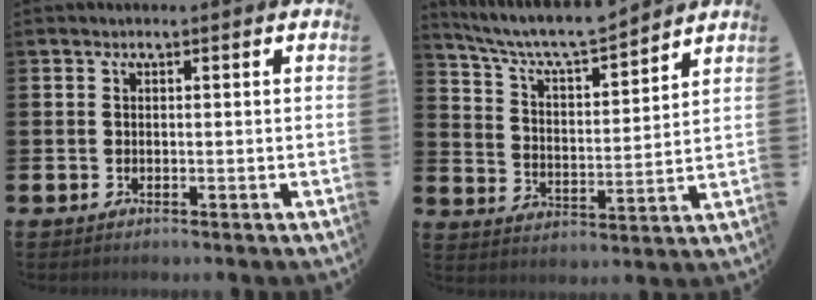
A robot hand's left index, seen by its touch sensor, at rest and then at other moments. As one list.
[{"total": 7.4, "force": [7.0, 0.9, 2.2], "torque": [-0.080, -0.050, 0.122]}]